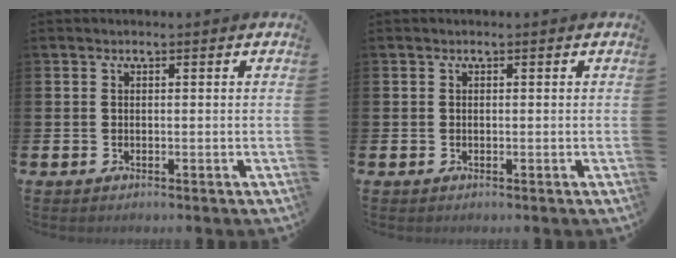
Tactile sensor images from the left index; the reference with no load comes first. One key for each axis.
{"total": 0.0}